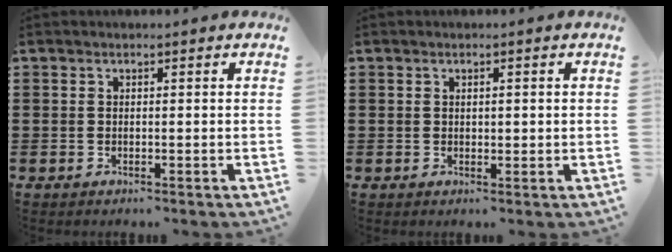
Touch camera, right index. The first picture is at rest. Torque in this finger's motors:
{"motor_torque": [-0.32, 0.26, 0.02, -0.01]}